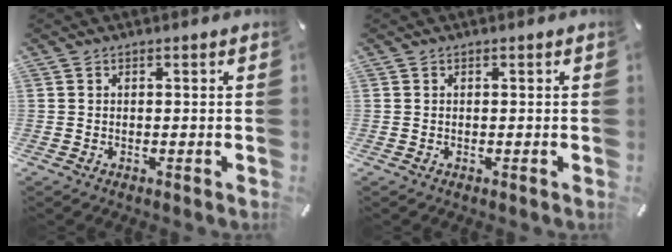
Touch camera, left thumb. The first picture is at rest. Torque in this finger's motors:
{"motor_torque": [0.00, 0.00, 0.02, -0.02, 0.00]}